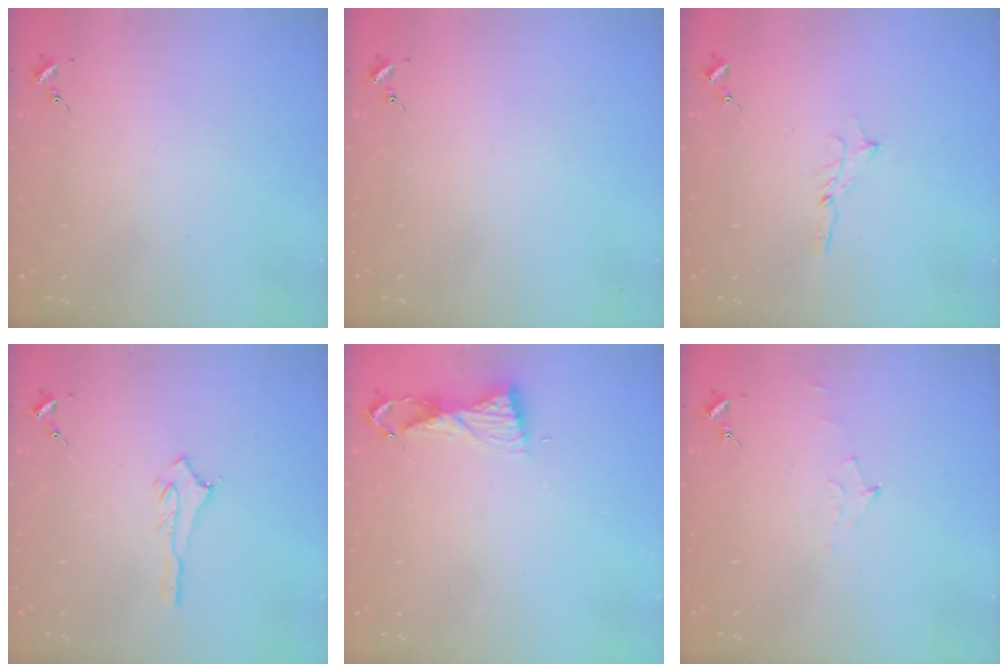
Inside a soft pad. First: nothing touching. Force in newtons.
{"total": 0.0}
{"total": 2.5, "press": 2.5, "slide": 0.2}
{"total": 2.9, "press": 2.9, "slide": 0.3}
{"total": 6.2, "press": 6.1, "slide": 0.6}
{"total": 5.2, "press": 5.2, "slide": 0.6}